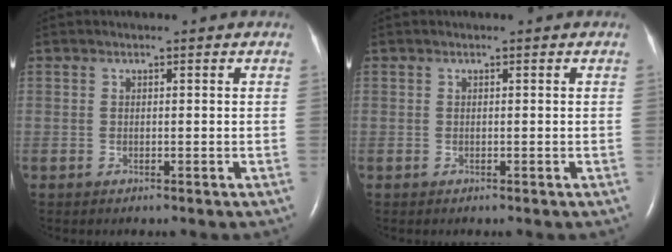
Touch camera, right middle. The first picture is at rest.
{"total": 0.0}